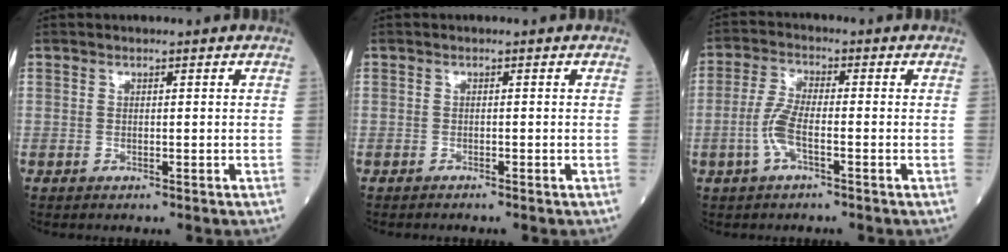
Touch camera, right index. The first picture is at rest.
{"total": 0.9, "force": [-0.9, -0.1, 0.4], "torque": [-0.006, 0.001, -0.013]}
{"total": 5.3, "force": [-1.7, 1.3, 4.8], "torque": [-0.113, 0.003, -0.039]}